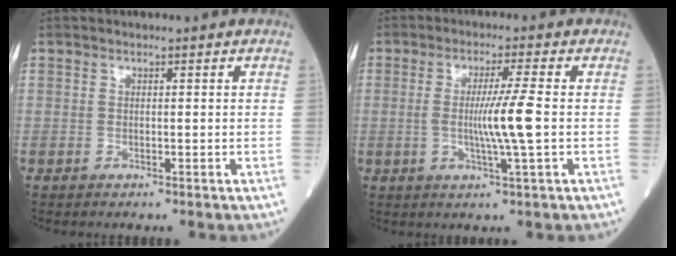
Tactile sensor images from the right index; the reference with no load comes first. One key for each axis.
{"total": 6.7, "fx": -0.4, "fy": -1.0, "fz": 6.6, "tx": -0.121, "ty": -0.008, "tz": -0.008}